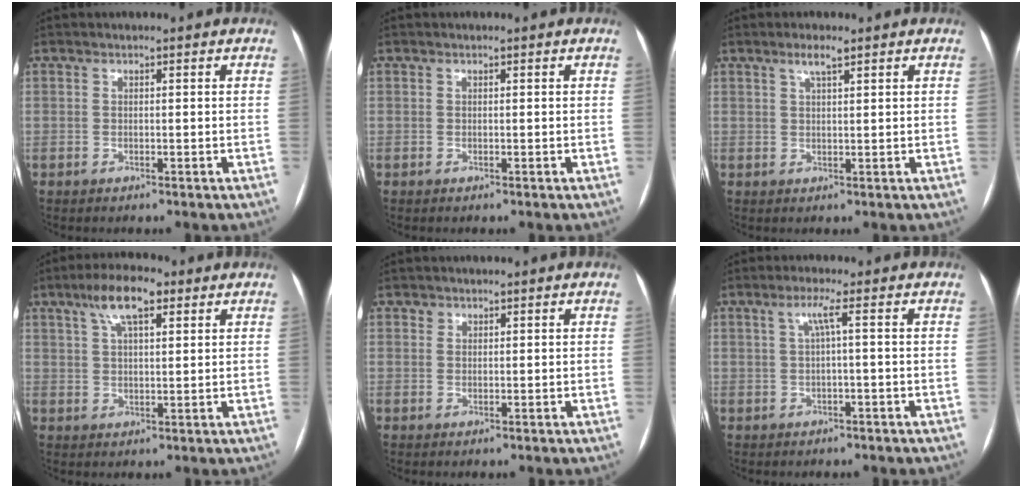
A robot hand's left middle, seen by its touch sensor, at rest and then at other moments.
{"total": 0.0}
{"total": 2.3, "force": [1.6, 0.2, 1.7], "torque": [-0.036, 0.002, 0.030]}
{"total": 7.3, "force": [4.0, 2.1, 5.7], "torque": [-0.112, 0.021, 0.070]}
{"total": 0.8, "force": [0.5, 0.6, 0.0], "torque": [0.006, -0.002, 0.005]}
{"total": 2.3, "force": [0.4, -0.5, 2.2], "torque": [-0.049, 0.007, 0.011]}